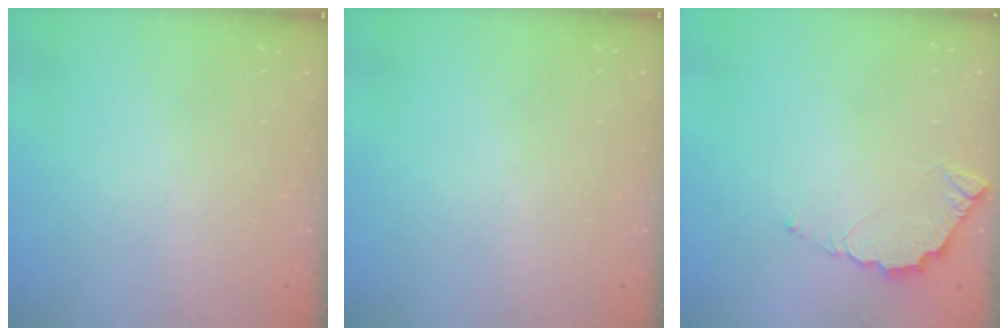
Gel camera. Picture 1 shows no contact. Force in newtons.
{"total": 0.0}
{"total": 4.6, "press": 4.5, "slide": 0.2}